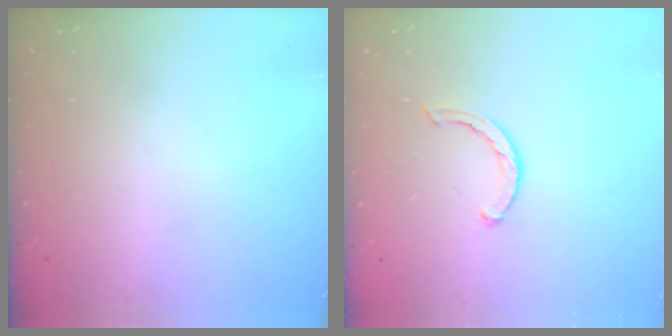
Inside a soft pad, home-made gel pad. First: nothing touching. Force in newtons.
{"total": 2.7, "press": 2.7, "slide": 0.4}